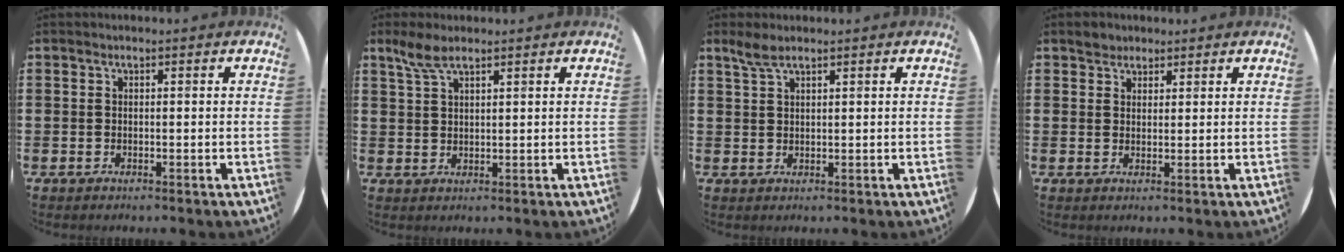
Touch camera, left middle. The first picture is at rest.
{"total": 3.7, "force": [2.7, 1.1, 2.3], "torque": [-0.052, 0.004, 0.050]}
{"total": 2.5, "force": [2.0, 0.6, 1.4], "torque": [-0.032, 0.003, 0.037]}
{"total": 2.1, "force": [1.8, 1.0, -0.1], "torque": [0.005, 0.000, 0.036]}